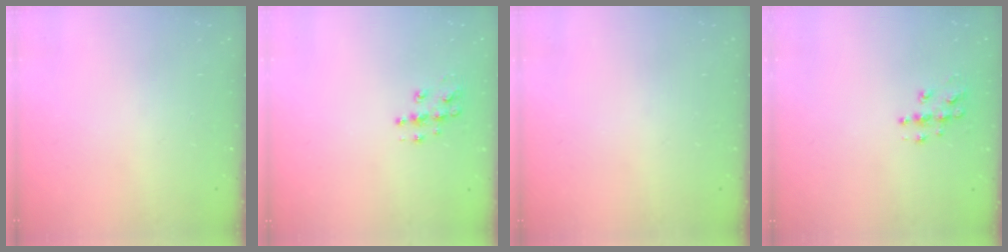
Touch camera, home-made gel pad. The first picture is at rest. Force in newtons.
{"total": 8.5, "press": 8.5, "slide": 0.5}
{"total": 0.0}
{"total": 7.0, "press": 6.9, "slide": 0.3}